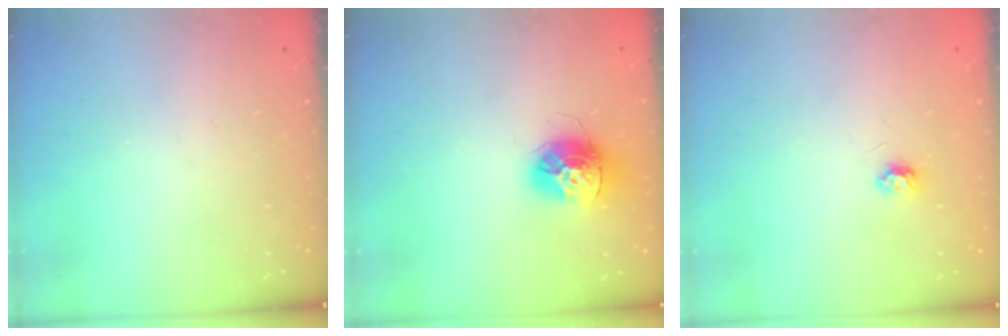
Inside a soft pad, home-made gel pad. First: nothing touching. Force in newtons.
{"total": 13.5, "press": 13.5, "slide": 1.0}
{"total": 3.5, "press": 3.5, "slide": 0.5}